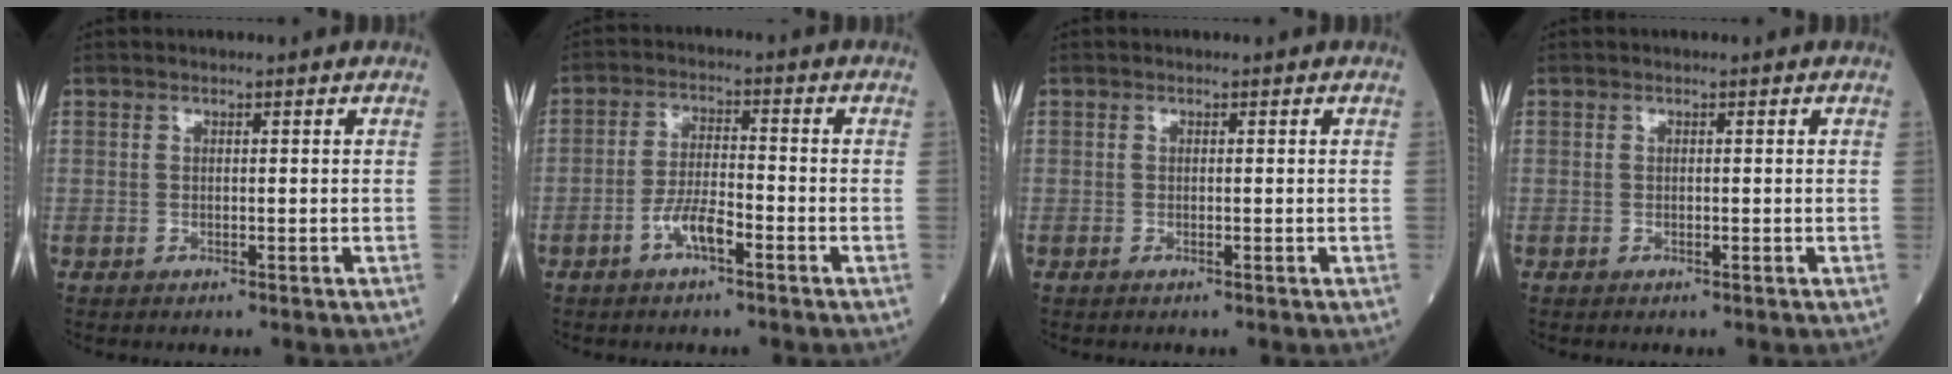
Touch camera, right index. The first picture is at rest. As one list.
[{"total": 4.8, "force": [-2.6, 1.2, 3.9], "torque": [-0.078, 0.007, -0.051]}, {"total": 0.0}, {"total": 0.0}]